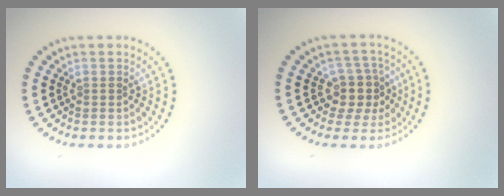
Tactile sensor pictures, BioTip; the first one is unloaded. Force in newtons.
{"total": 2.9, "press": 2.3, "slide": 1.7}